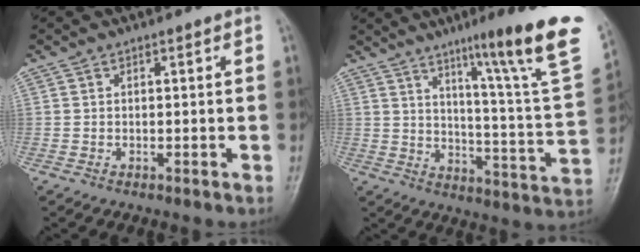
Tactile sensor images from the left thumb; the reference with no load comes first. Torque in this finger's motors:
{"motor_torque": [0.98, -0.29, 1.42, -1.35, 0.10]}